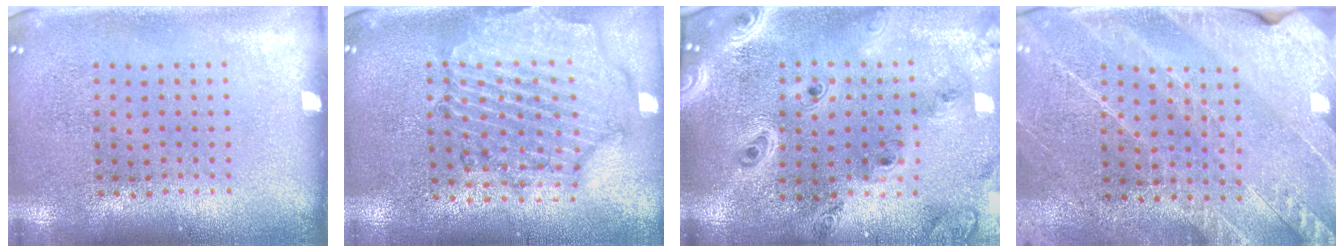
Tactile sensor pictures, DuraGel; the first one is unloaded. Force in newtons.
{"total": 1.7, "press": 1.7, "slide": 0.3}
{"total": 2.5, "press": 2.2, "slide": 1.2}
{"total": 2.7, "press": 2.7, "slide": 0.1}